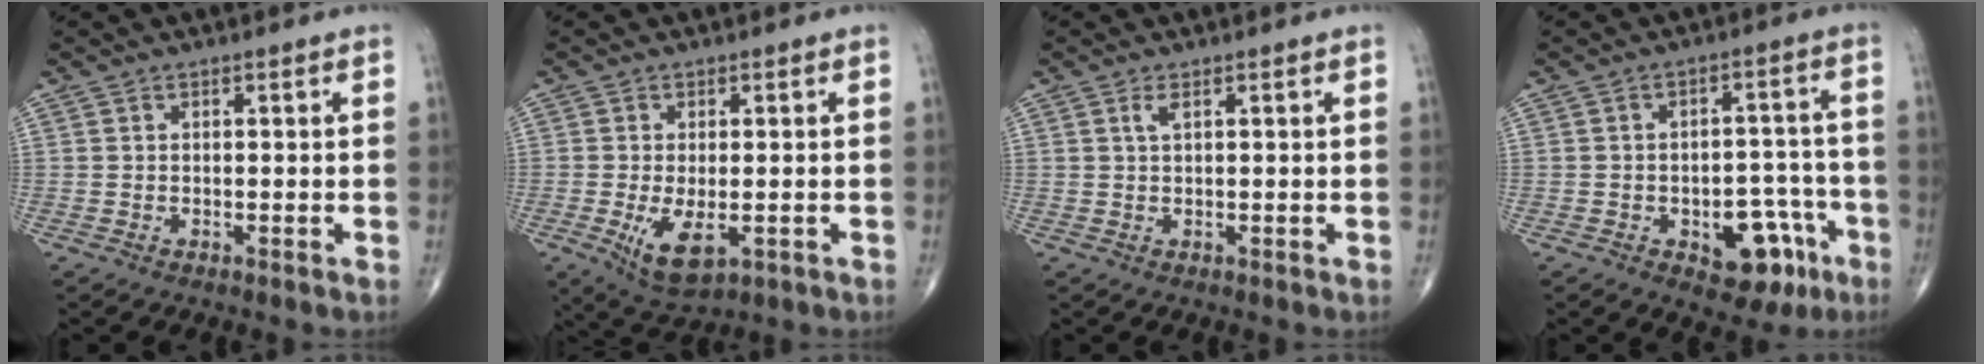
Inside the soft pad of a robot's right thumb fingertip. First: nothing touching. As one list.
[{"total": 7.0, "force": [-1.8, 3.2, 5.9], "torque": [-0.104, -0.016, -0.020]}, {"total": 1.3, "force": [0.6, 0.3, 1.1], "torque": [-0.029, 0.003, 0.013]}, {"total": 11.1, "force": [-5.0, 6.4, 7.7], "torque": [-0.060, 0.044, -0.057]}]